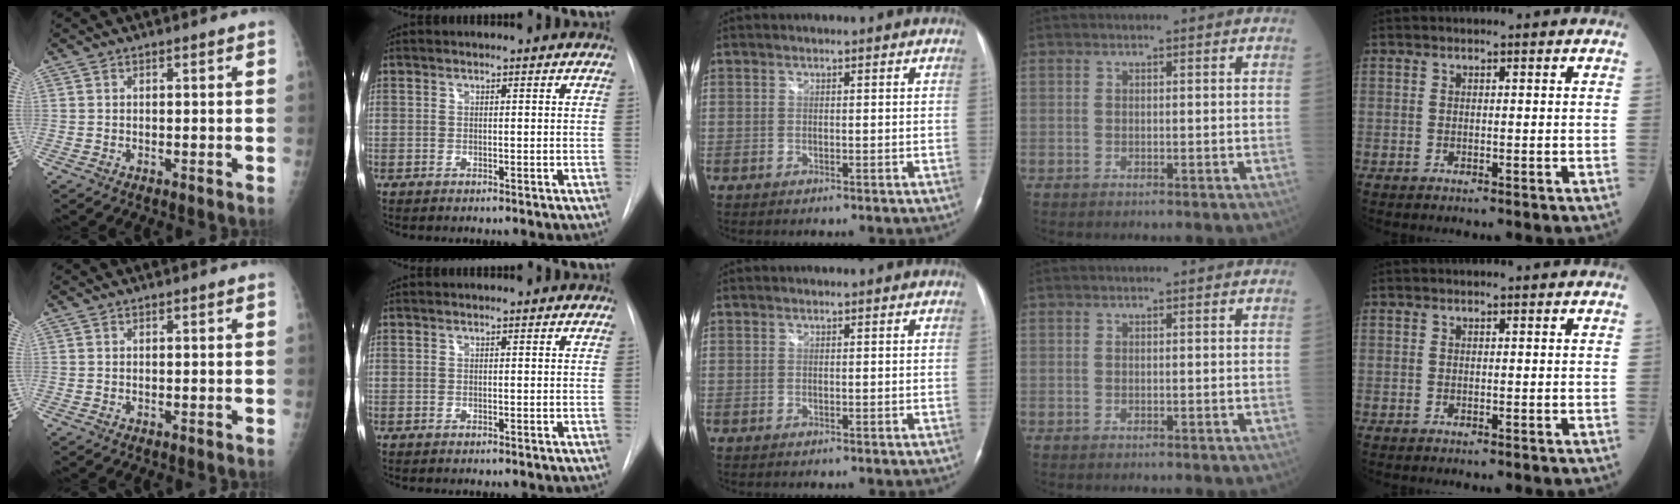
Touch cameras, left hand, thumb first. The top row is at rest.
{"index": {"total": 0.5, "force": [0.5, 0.0, 0.1], "torque": [0.001, 0.003, 0.004]}}